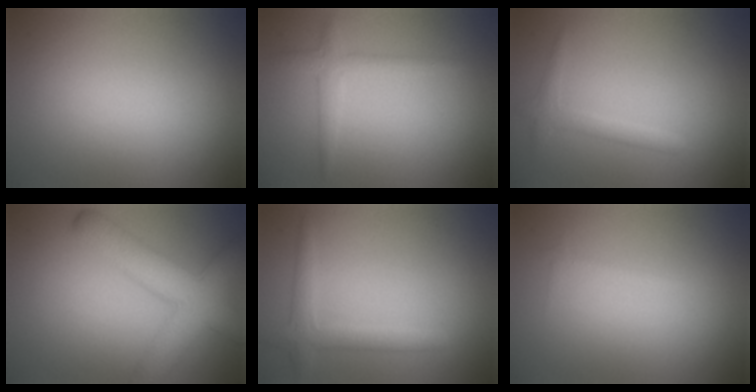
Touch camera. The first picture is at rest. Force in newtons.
{"total": 2.1, "press": 2.1, "slide": 0.1}
{"total": 1.6, "press": 1.6, "slide": 0.1}
{"total": 7.1, "press": 7.1, "slide": 0.3}
{"total": 2.5, "press": 2.5, "slide": 0.3}
{"total": 0.5, "press": 0.5, "slide": 0.1}